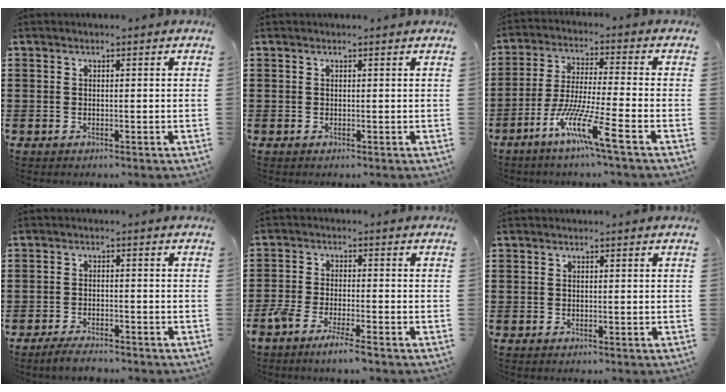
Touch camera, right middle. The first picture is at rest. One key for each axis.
{"total": 0.0}
{"total": 9.7, "fx": -5.9, "fy": 0.3, "fz": 7.6, "tx": -0.154, "ty": -0.008, "tz": -0.115}
{"total": 2.9, "fx": -2.8, "fy": 0.3, "fz": 0.8, "tx": -0.014, "ty": 0.004, "tz": -0.057}
{"total": 4.2, "fx": -3.6, "fy": 0.1, "fz": 2.2, "tx": -0.053, "ty": -0.009, "tz": -0.071}
{"total": 0.0}